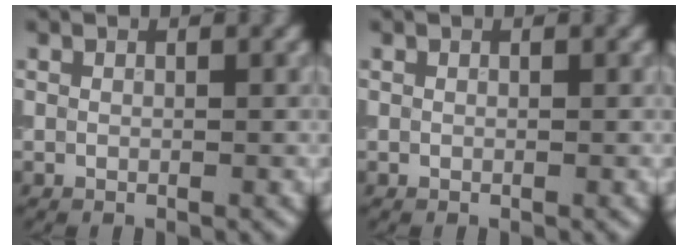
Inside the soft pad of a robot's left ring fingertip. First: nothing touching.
{"total": 0.0}